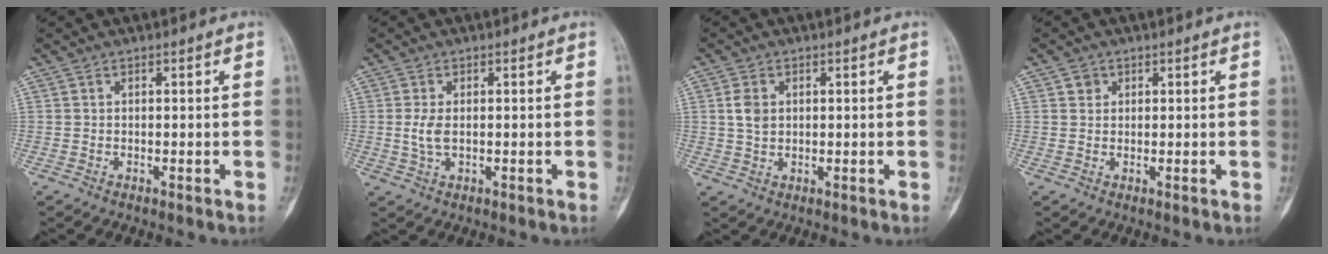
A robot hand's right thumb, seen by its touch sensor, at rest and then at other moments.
{"total": 3.0, "force": [0.1, 1.5, 2.6], "torque": [-0.062, -0.002, 0.003]}
{"total": 3.5, "force": [0.8, 2.5, 2.3], "torque": [-0.038, 0.000, 0.017]}
{"total": 1.7, "force": [0.7, 1.5, 0.4], "torque": [0.006, -0.001, 0.008]}